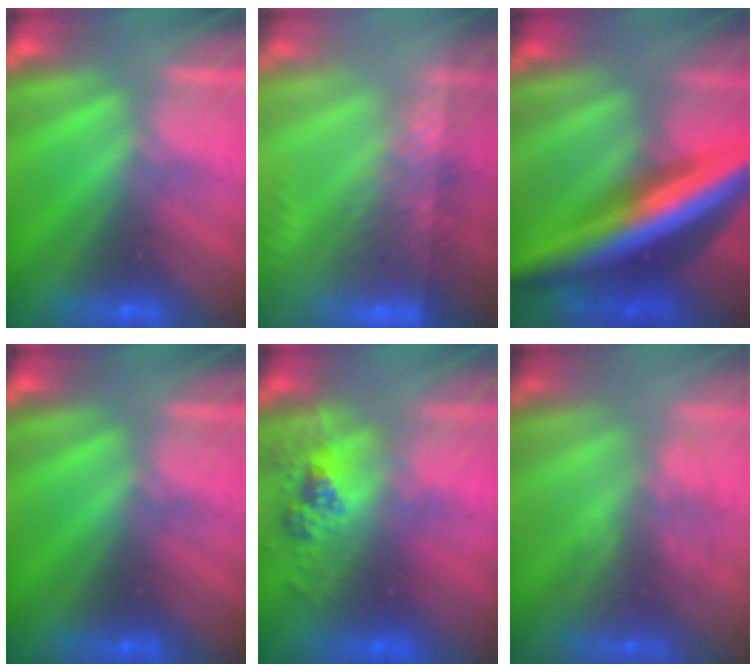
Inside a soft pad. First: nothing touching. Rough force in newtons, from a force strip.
{"total": 12.7}
{"total": 5.6}
{"total": 0.0}
{"total": 2.4}
{"total": 3.2}